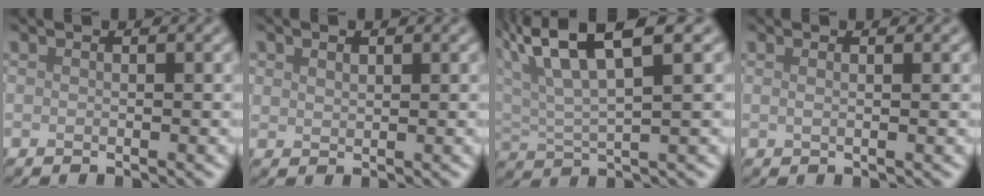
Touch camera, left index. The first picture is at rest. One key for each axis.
{"total": 1.3, "fx": 0.9, "fy": 0.8, "fz": 0.4, "tx": -0.009, "ty": -0.001, "tz": 0.018}
{"total": 7.7, "fx": 4.4, "fy": 2.1, "fz": 5.9, "tx": -0.111, "ty": 0.019, "tz": 0.078}
{"total": 1.7, "fx": 0.9, "fy": 0.8, "fz": 1.3, "tx": -0.004, "ty": -0.003, "tz": -0.005}